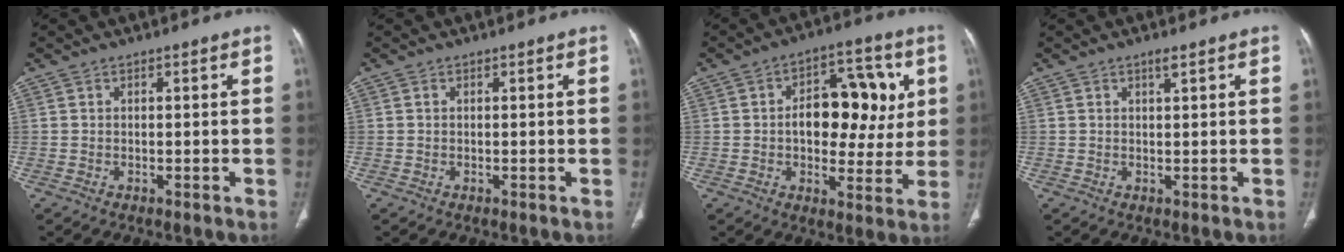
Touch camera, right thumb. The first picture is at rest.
{"total": 0.0}
{"total": 15.2, "force": [2.0, 9.5, 11.7], "torque": [-0.112, 0.017, 0.027]}
{"total": 1.2, "force": [0.8, 0.0, 0.9], "torque": [-0.016, -0.006, 0.013]}